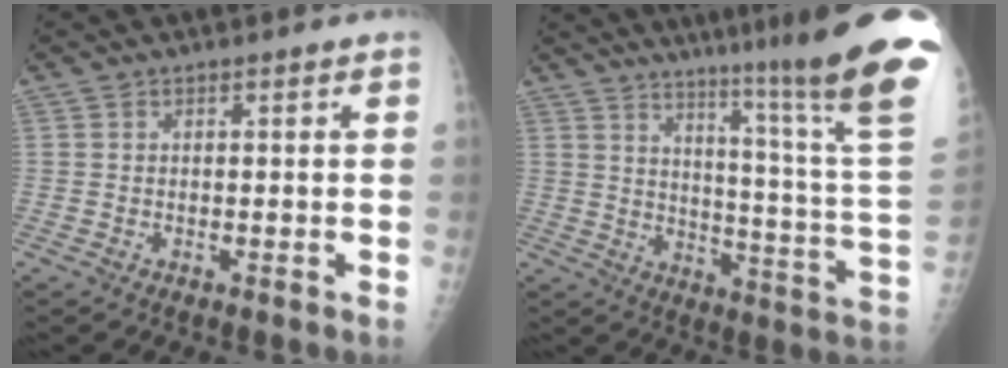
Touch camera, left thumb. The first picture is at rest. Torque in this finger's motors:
{"motor_torque": [2.40, -1.93, 1.48, -1.29, 0.21]}